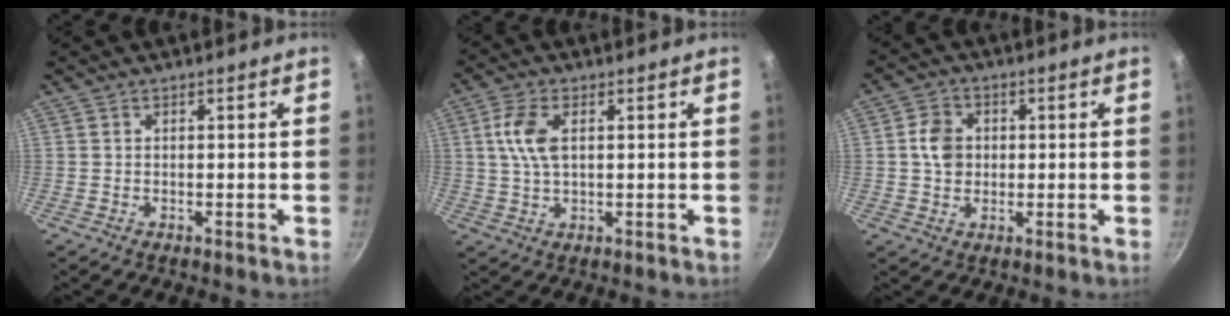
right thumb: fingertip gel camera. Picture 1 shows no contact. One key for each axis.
{"total": 6.6, "fx": 1.4, "fy": 3.4, "fz": 5.5, "tx": -0.112, "ty": 0.005, "tz": 0.027}
{"total": 5.8, "fx": 0.4, "fy": 4.9, "fz": 3.2, "tx": -0.038, "ty": 0.008, "tz": 0.000}